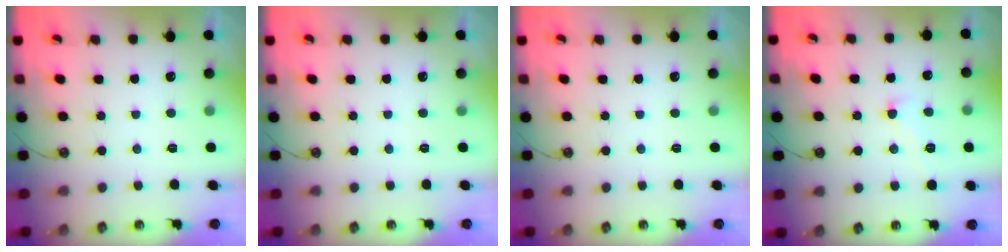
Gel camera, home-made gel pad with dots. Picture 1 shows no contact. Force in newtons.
{"total": 0.0}
{"total": 0.0}
{"total": 2.3, "press": 2.2, "slide": 0.8}